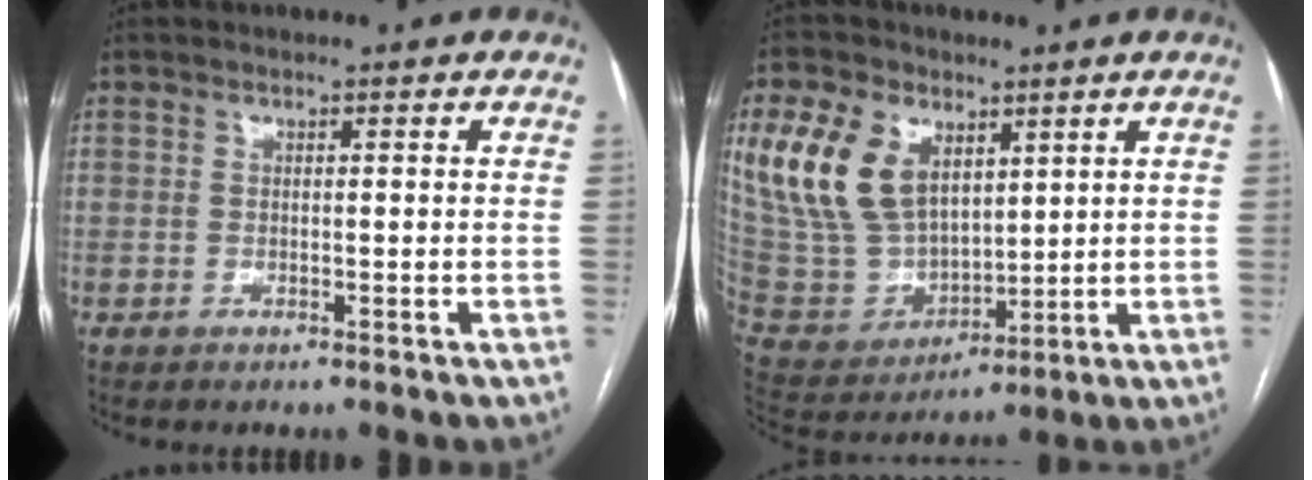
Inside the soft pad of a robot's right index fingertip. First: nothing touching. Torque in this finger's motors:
{"motor_torque": [1.23, 0.91, 0.44, 0.19]}